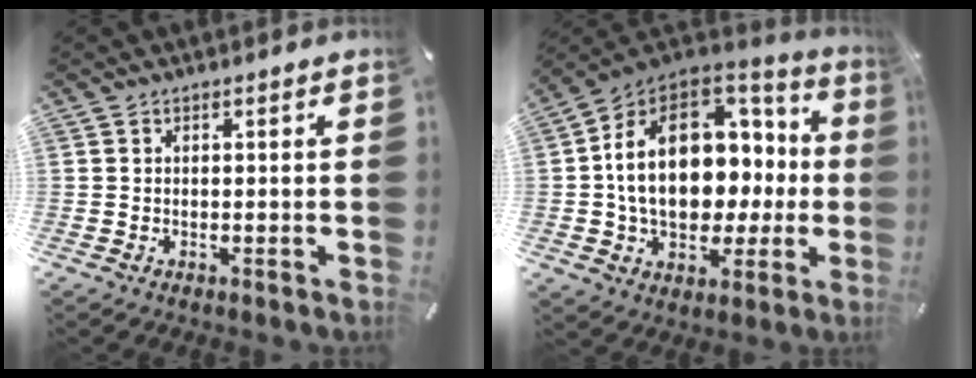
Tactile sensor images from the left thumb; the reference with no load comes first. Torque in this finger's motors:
{"motor_torque": [1.28, 1.63, 2.77, 0.00, 0.81]}